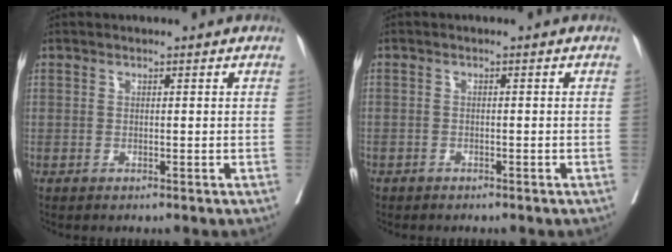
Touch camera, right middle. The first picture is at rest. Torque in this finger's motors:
{"motor_torque": [0.89, -0.54, 1.06, 0.21]}